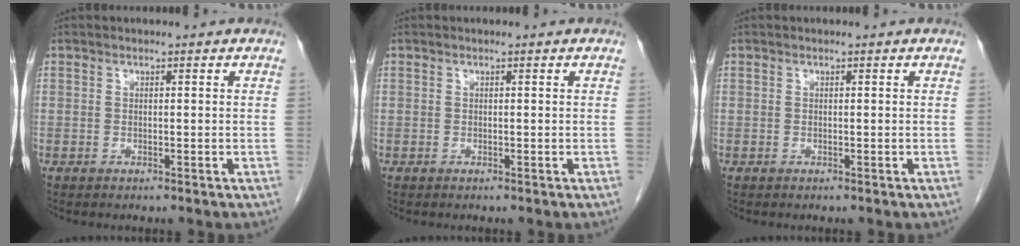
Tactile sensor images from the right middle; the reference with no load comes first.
{"total": 0.0}
{"total": 0.0}